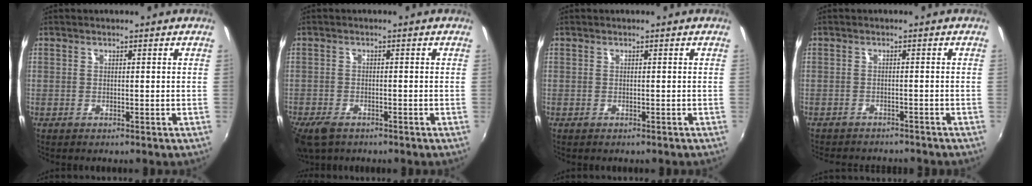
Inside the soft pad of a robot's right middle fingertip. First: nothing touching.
{"total": 6.0, "force": [-4.4, 2.7, 3.0], "torque": [-0.081, -0.023, -0.084]}
{"total": 0.8, "force": [-0.7, 0.2, 0.3], "torque": [-0.007, -0.002, -0.009]}
{"total": 8.1, "force": [-7.5, 2.1, 2.5], "torque": [-0.064, -0.017, -0.108]}